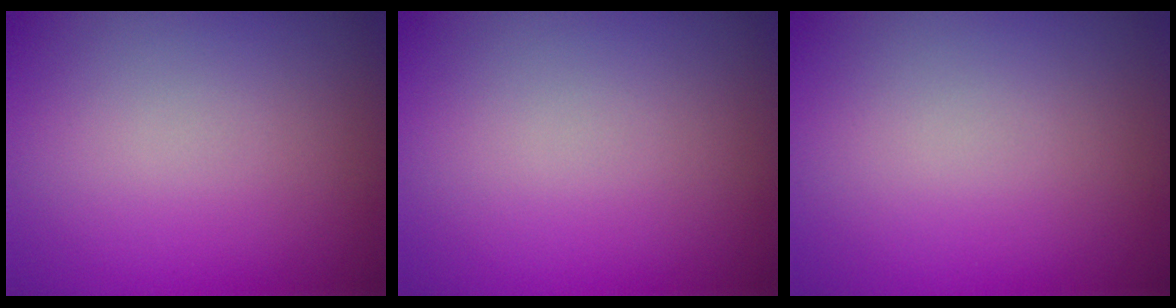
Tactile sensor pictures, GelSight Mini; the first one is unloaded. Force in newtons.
{"total": 0.0}
{"total": 0.0}